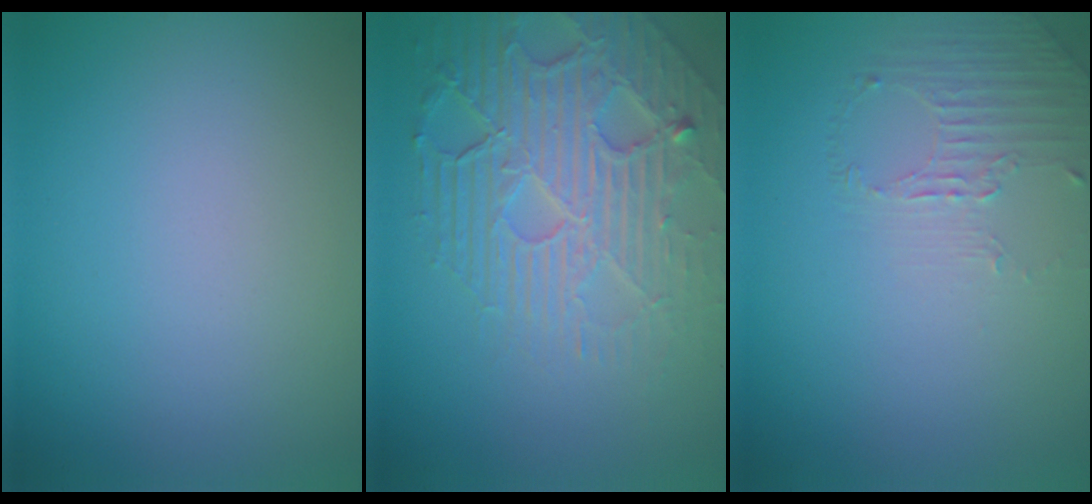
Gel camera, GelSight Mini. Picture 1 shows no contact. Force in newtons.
{"total": 7.5, "press": 5.4, "slide": 5.3}
{"total": 1.4, "press": 0.6, "slide": 1.2}